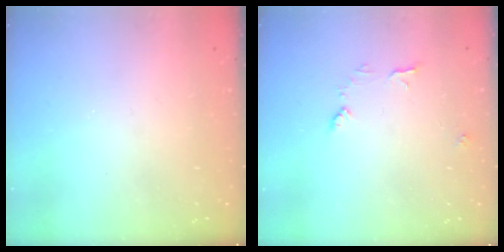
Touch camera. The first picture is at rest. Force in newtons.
{"total": 6.8, "press": 6.8, "slide": 0.4}